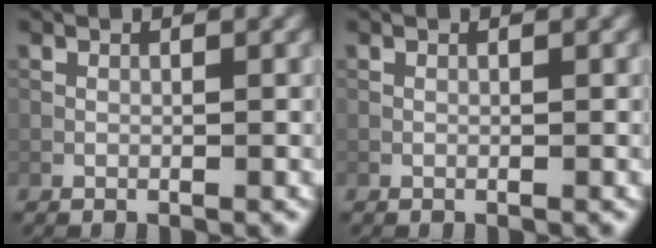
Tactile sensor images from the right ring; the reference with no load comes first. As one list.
[{"total": 0.0}]